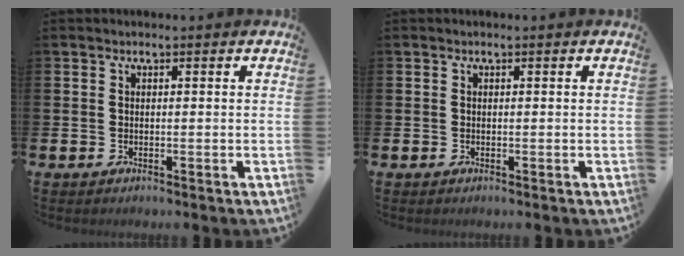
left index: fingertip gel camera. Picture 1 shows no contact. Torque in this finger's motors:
{"motor_torque": [-0.03, 0.03, -0.01, 0.00]}